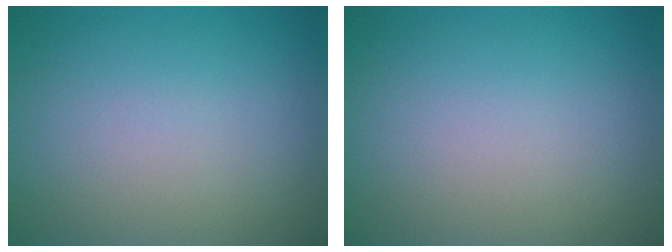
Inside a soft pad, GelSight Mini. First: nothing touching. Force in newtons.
{"total": 0.0}